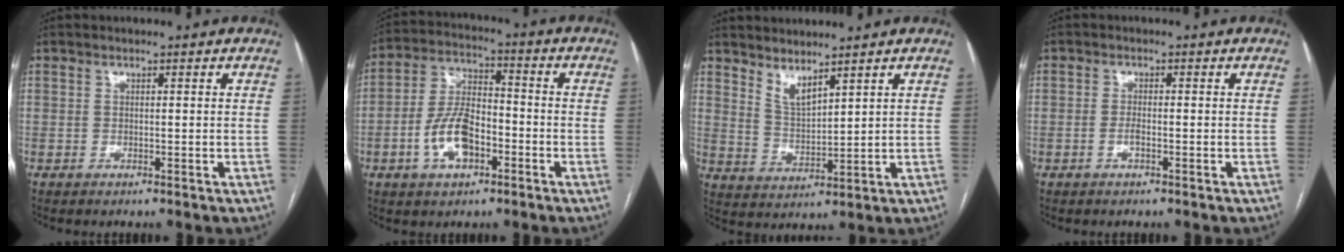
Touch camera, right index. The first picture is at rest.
{"total": 10.1, "force": [-3.8, 5.0, 7.9], "torque": [-0.168, 0.016, -0.069]}
{"total": 4.3, "force": [3.7, 0.7, 2.2], "torque": [-0.046, -0.015, 0.083]}
{"total": 1.6, "force": [-0.7, 0.4, 1.4], "torque": [-0.028, 0.001, -0.012]}